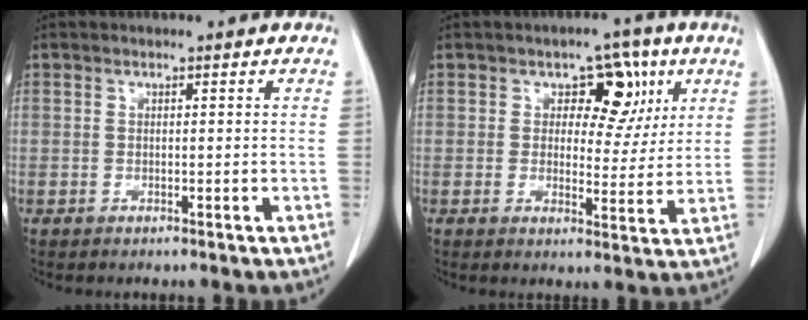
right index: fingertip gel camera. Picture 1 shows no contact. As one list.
[{"total": 7.4, "force": [2.9, 4.6, 4.9], "torque": [-0.048, 0.014, 0.040]}]